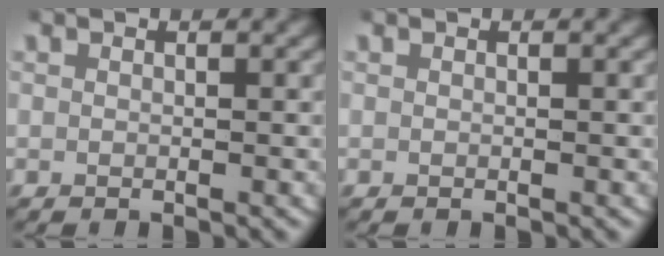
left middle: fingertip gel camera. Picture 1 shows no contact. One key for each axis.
{"total": 0.0}